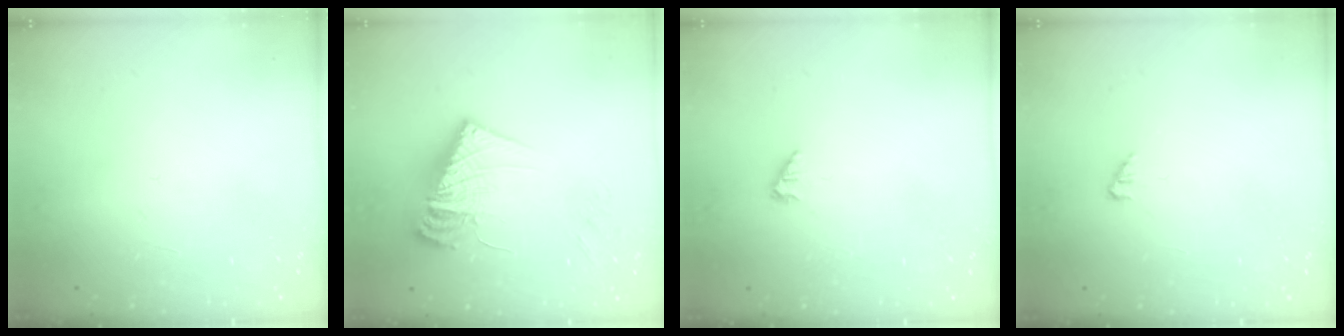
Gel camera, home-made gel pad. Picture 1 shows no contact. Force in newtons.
{"total": 14.9, "press": 14.9, "slide": 1.4}
{"total": 1.7, "press": 1.7, "slide": 0.3}
{"total": 0.9, "press": 0.9, "slide": 0.2}